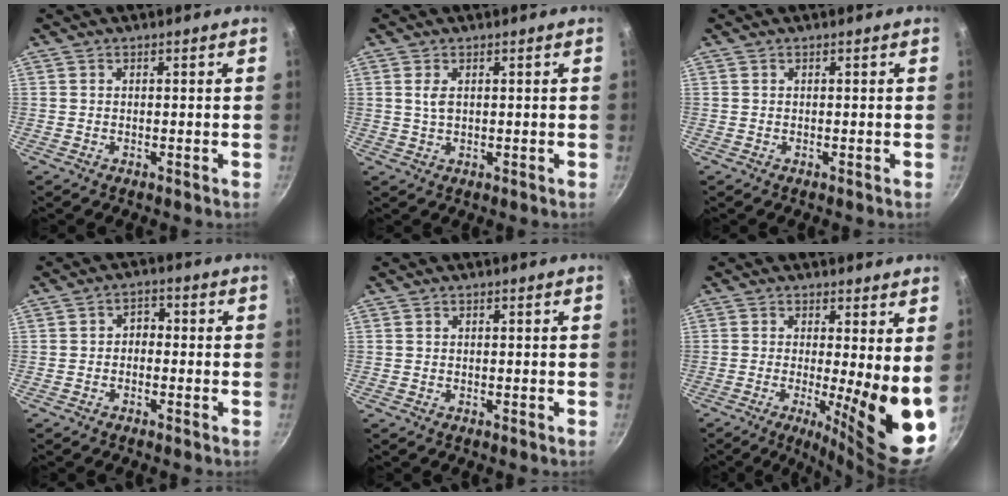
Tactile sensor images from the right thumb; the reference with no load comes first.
{"total": 2.3, "force": [0.6, 1.3, 1.8], "torque": [-0.033, -0.002, 0.012]}
{"total": 0.0}
{"total": 2.6, "force": [-0.8, 2.0, 1.5], "torque": [-0.012, 0.015, -0.019]}
{"total": 0.0}
{"total": 13.7, "force": [-0.4, 3.2, 13.3], "torque": [-0.163, -0.034, -0.001]}